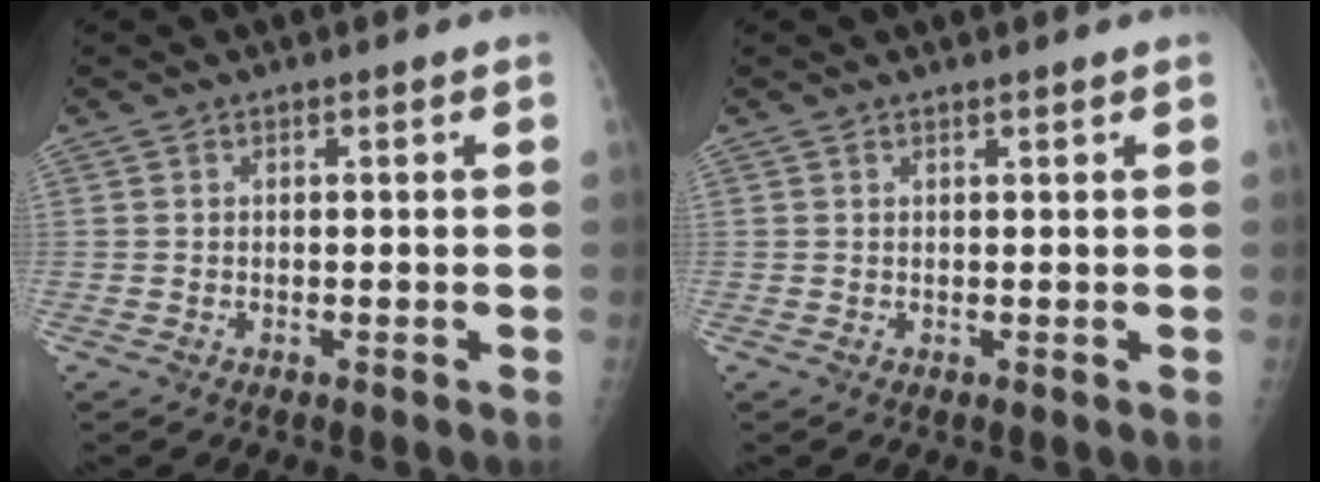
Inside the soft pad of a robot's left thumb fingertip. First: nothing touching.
{"total": 0.5, "force": [0.4, 0.0, 0.3], "torque": [-0.007, -0.002, 0.008]}